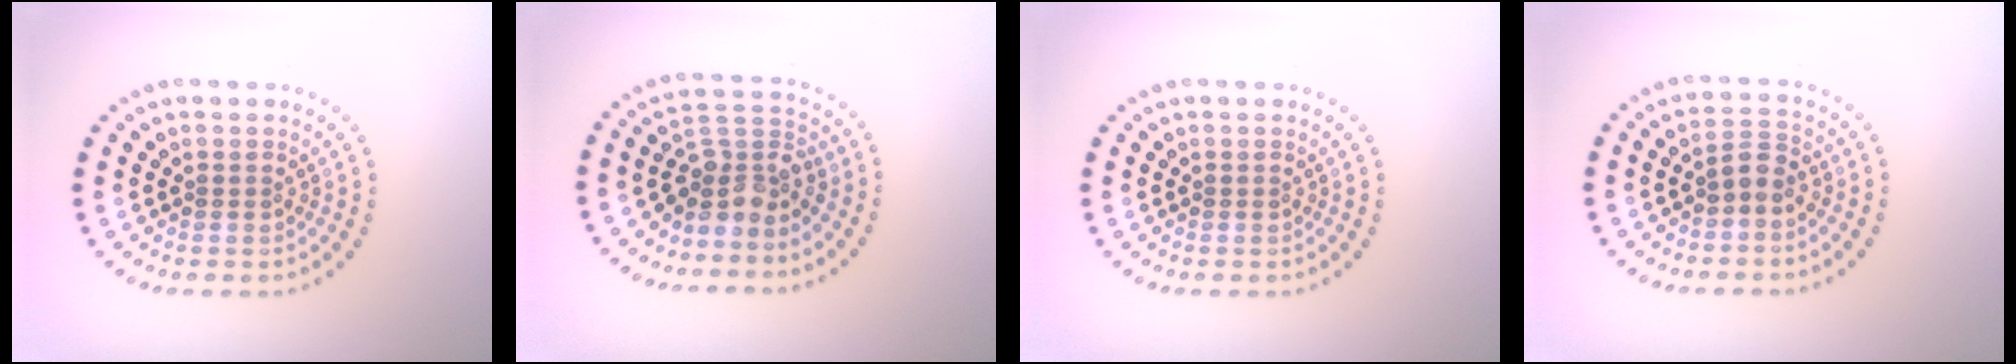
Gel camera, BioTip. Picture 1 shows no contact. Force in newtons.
{"total": 3.6, "press": 2.9, "slide": 2.1}
{"total": 0.0}
{"total": 1.8, "press": 1.5, "slide": 1.1}